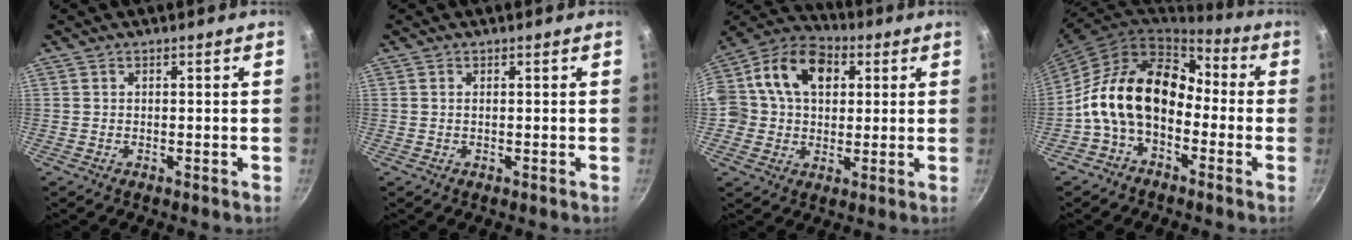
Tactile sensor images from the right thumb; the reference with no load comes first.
{"total": 0.5, "force": [0.2, 0.2, 0.5], "torque": [-0.010, 0.000, 0.003]}
{"total": 16.6, "force": [4.1, 12.5, 10.2], "torque": [-0.164, 0.025, 0.052]}
{"total": 16.4, "force": [-2.8, 11.3, 11.5], "torque": [-0.177, 0.058, -0.068]}